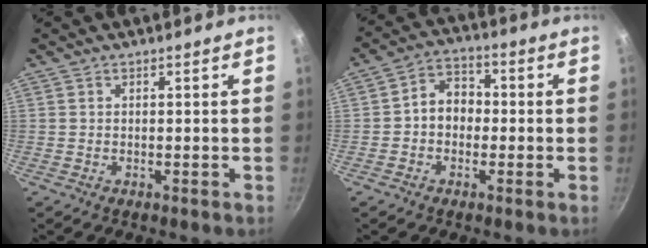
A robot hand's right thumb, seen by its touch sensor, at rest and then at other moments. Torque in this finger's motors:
{"motor_torque": [-0.22, 0.38, 0.52, 0.14, 0.07]}